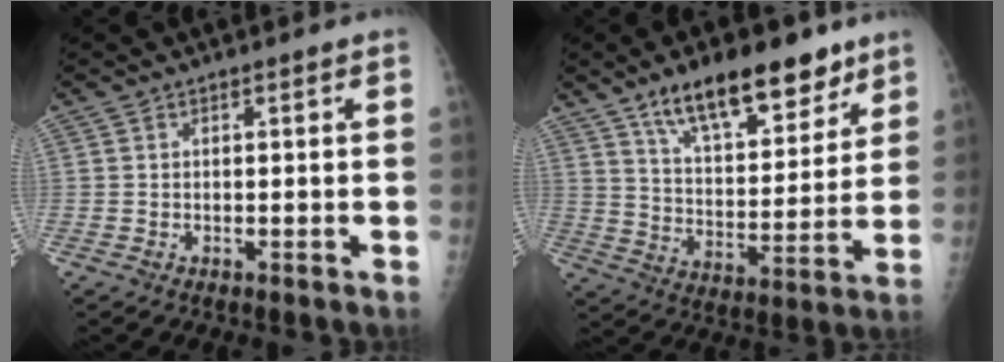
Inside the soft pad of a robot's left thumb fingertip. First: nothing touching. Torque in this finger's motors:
{"motor_torque": [1.19, 1.14, 1.09, -0.86, 0.16]}